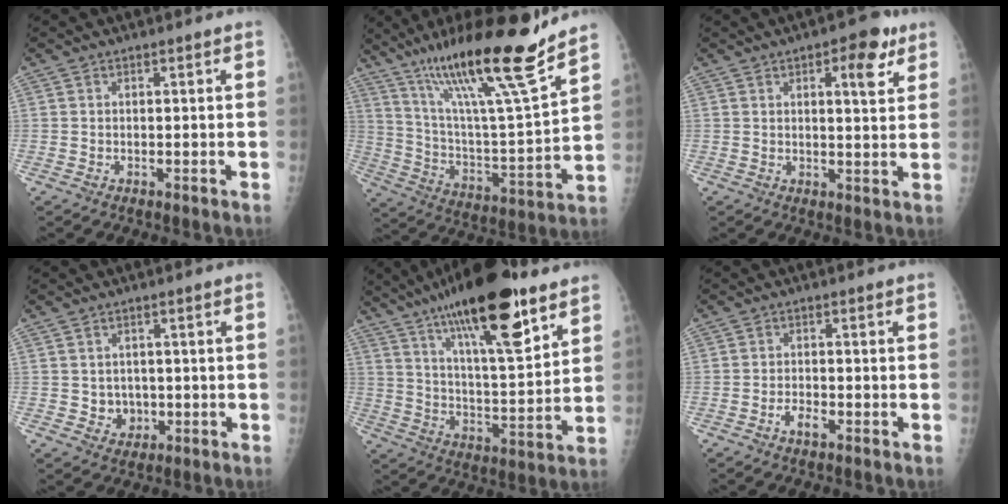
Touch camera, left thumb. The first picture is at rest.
{"total": 24.1, "force": [16.8, 2.1, 17.1], "torque": [-0.269, -0.071, 0.293]}
{"total": 7.4, "force": [3.7, 2.7, 5.8], "torque": [-0.060, -0.014, 0.044]}
{"total": 3.5, "force": [-0.2, 3.2, 1.3], "torque": [-0.002, 0.001, 0.005]}
{"total": 23.8, "force": [14.4, 6.6, 17.8], "torque": [-0.278, -0.048, 0.238]}
{"total": 2.3, "force": [-1.3, 1.1, 1.5], "torque": [-0.027, 0.006, -0.025]}